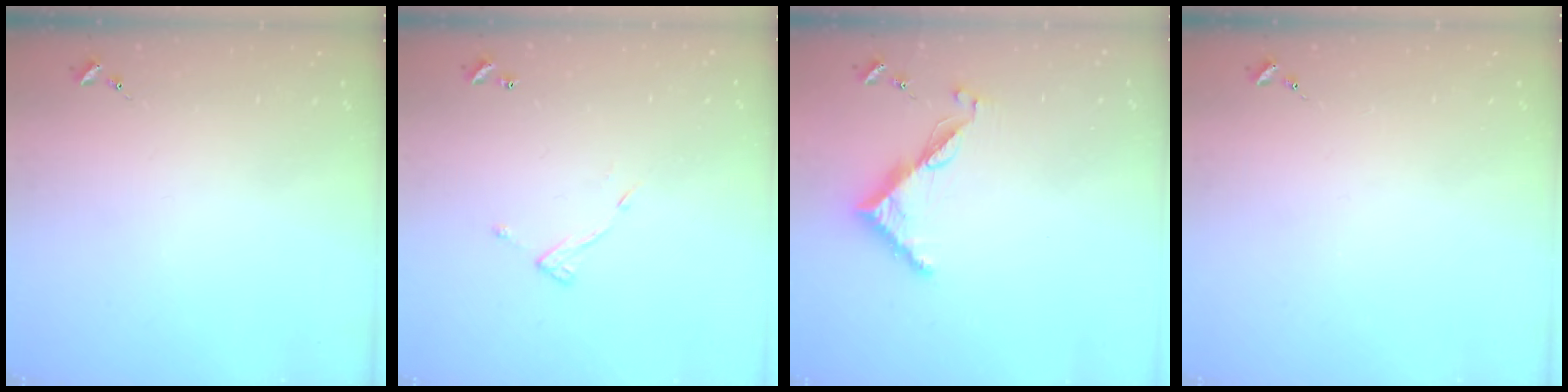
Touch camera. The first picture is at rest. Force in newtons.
{"total": 7.2, "press": 7.2, "slide": 0.5}
{"total": 7.4, "press": 7.4, "slide": 0.7}
{"total": 0.0}